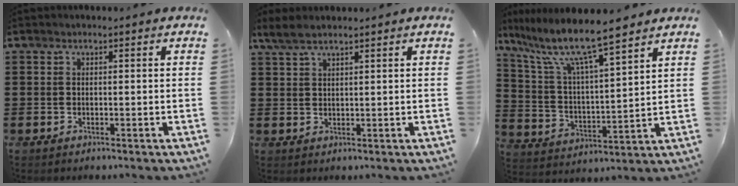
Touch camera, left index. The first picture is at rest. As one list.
[{"total": 2.5, "force": [2.0, 0.6, 1.4], "torque": [-0.032, 0.002, 0.037]}, {"total": 9.4, "force": [7.9, 0.3, 5.1], "torque": [-0.131, -0.046, 0.129]}]